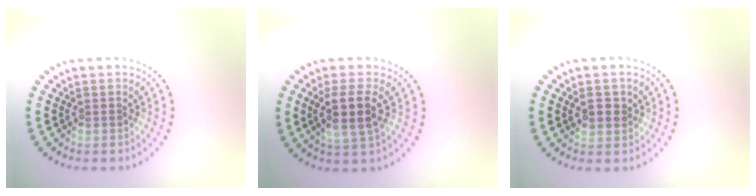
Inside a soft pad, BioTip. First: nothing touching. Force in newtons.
{"total": 3.4, "press": 3.0, "slide": 1.6}
{"total": 1.3, "press": 1.2, "slide": 0.4}